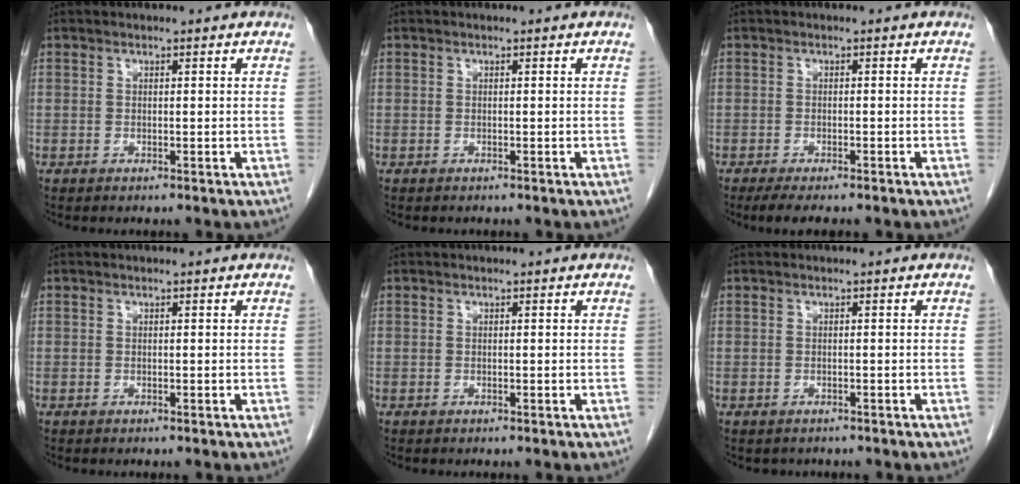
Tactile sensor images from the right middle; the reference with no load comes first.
{"total": 0.0}
{"total": 4.6, "force": [-3.5, 1.0, 2.7], "torque": [-0.038, -0.010, -0.048]}
{"total": 0.0}
{"total": 0.0}
{"total": 1.0, "force": [-0.8, 0.5, 0.0], "torque": [-0.012, -0.002, -0.011]}